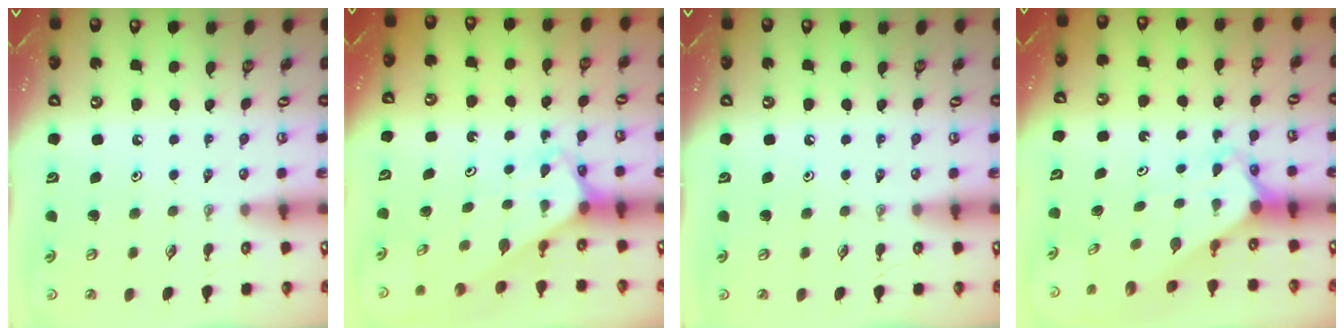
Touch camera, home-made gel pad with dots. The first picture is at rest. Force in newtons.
{"total": 2.8, "press": 2.8, "slide": 0.2}
{"total": 0.0}
{"total": 2.5, "press": 2.5, "slide": 0.1}